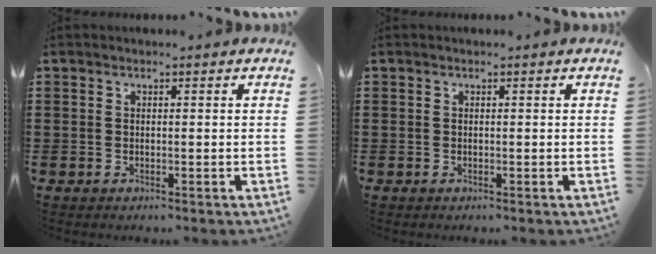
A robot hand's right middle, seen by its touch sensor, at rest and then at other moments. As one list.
[{"total": 0.0}]